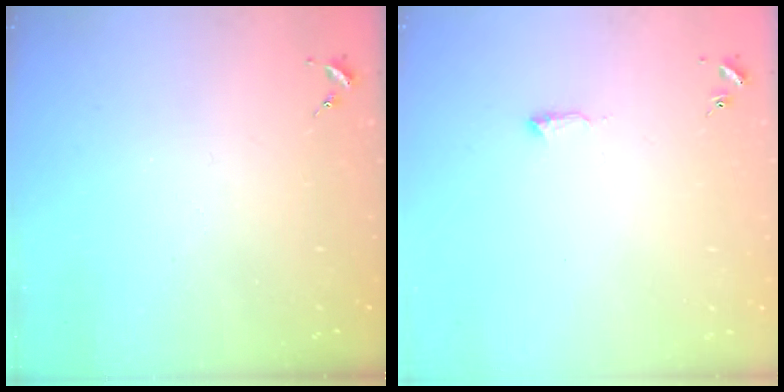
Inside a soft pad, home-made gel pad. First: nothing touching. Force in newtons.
{"total": 6.5, "press": 6.5, "slide": 0.6}